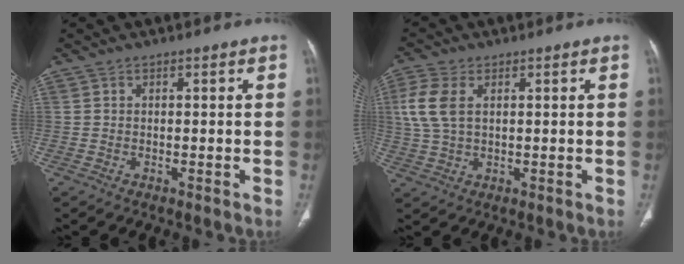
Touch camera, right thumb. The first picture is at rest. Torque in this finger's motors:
{"motor_torque": [-0.15, 1.05, 0.86, -0.14, 0.08]}